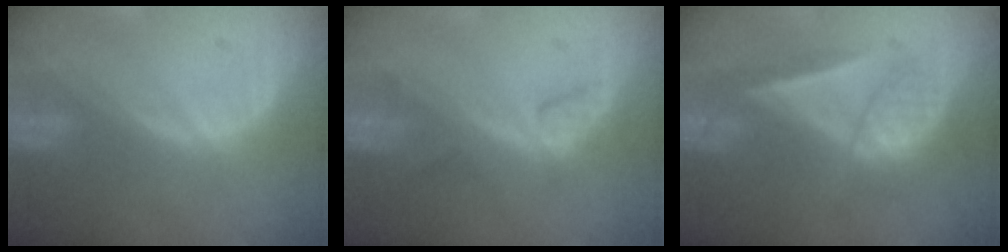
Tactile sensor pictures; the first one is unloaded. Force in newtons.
{"total": 3.6, "press": 3.3, "slide": 1.4}
{"total": 7.1, "press": 6.0, "slide": 3.7}